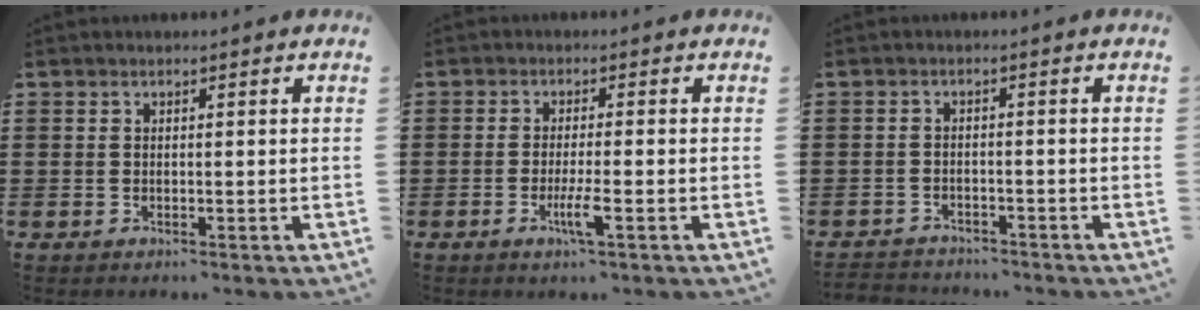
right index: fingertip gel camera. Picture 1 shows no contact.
{"total": 4.0, "force": [-1.6, 0.1, 3.6], "torque": [-0.066, -0.011, -0.029]}
{"total": 2.1, "force": [-2.1, 0.3, -0.2], "torque": [-0.005, -0.001, -0.048]}